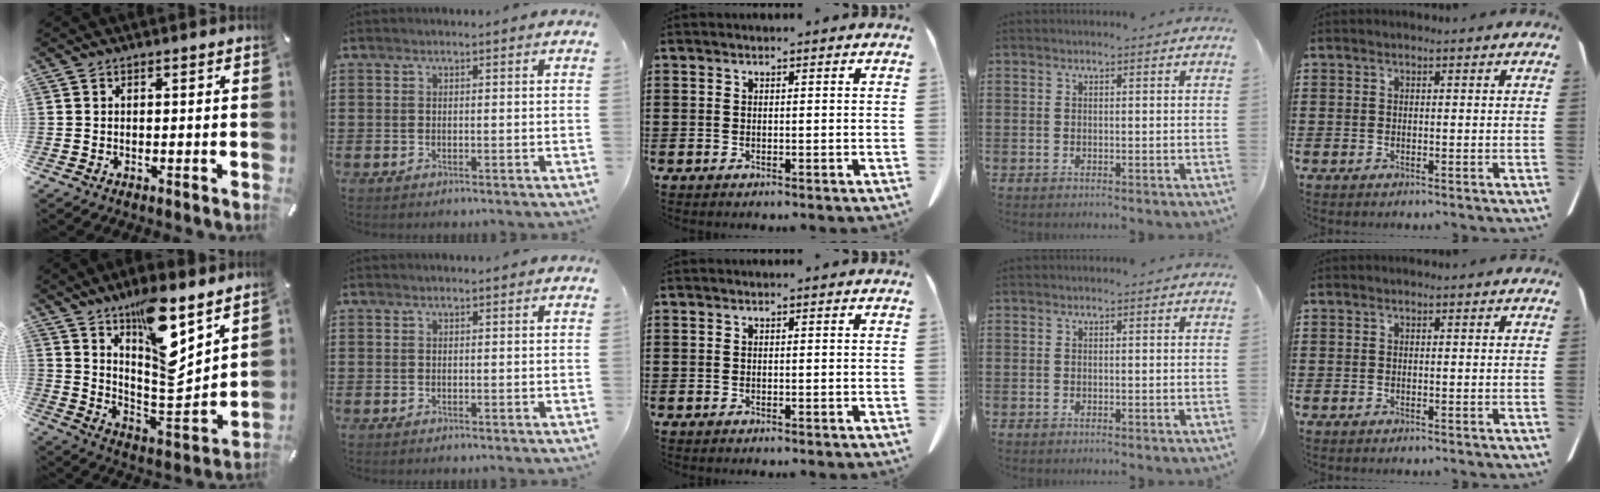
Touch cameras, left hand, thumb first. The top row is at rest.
{"thumb": {"total": 15.5, "force": [11.2, 4.2, 9.8], "torque": [-0.148, -0.094, 0.190]}}